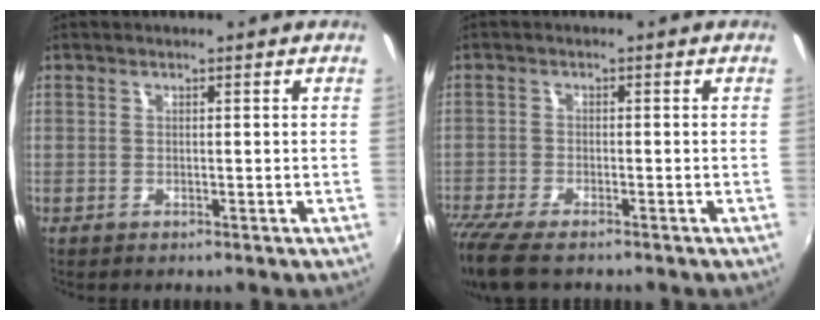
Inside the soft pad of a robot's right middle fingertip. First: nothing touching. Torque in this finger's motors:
{"motor_torque": [1.09, -1.05, 0.50, 0.18]}